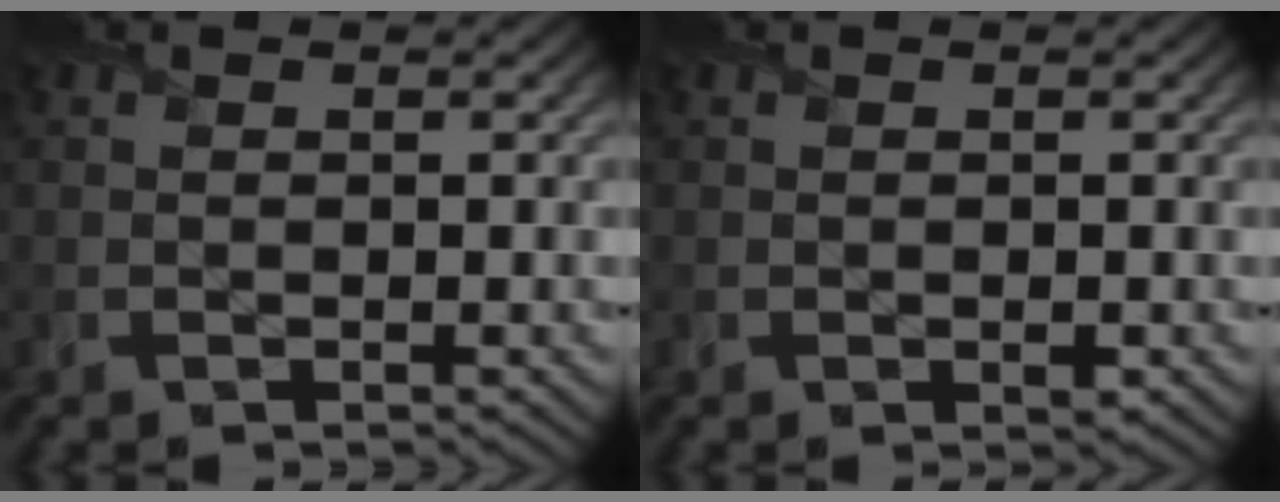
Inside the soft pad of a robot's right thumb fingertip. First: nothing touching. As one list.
[{"total": 0.7, "force": [-0.3, 0.3, 0.5], "torque": [-0.004, -0.006, -0.002]}]